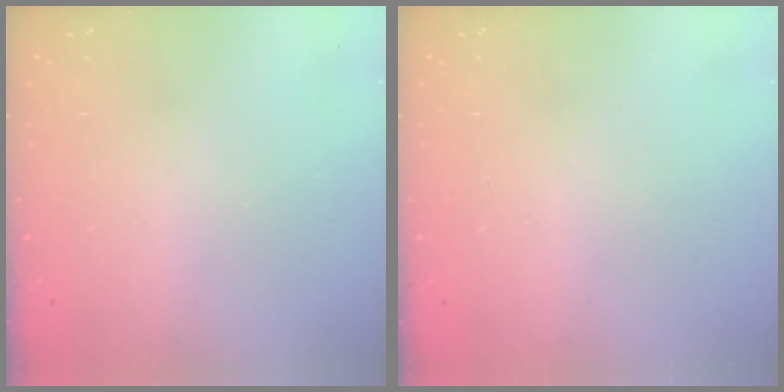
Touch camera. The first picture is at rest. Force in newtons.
{"total": 0.0}